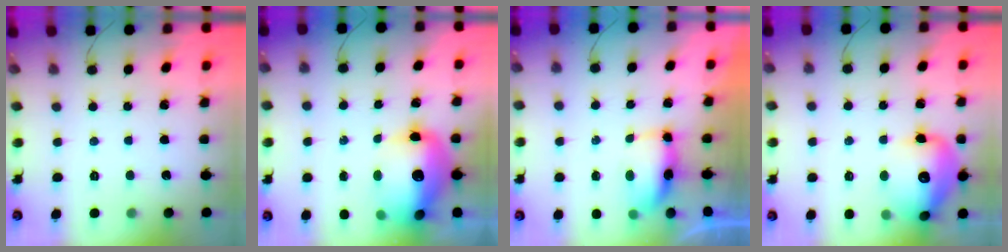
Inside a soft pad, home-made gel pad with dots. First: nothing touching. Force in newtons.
{"total": 17.0, "press": 16.6, "slide": 3.9}
{"total": 6.1, "press": 6.1, "slide": 0.6}
{"total": 15.6, "press": 15.4, "slide": 2.5}